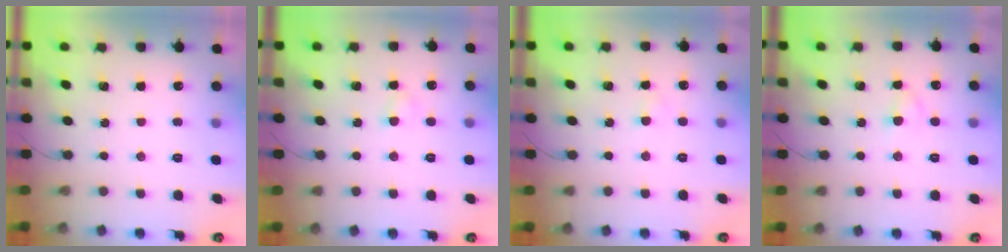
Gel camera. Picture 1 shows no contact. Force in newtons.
{"total": 3.0, "press": 2.9, "slide": 0.8}
{"total": 1.5, "press": 1.4, "slide": 0.7}
{"total": 2.9, "press": 2.6, "slide": 1.1}